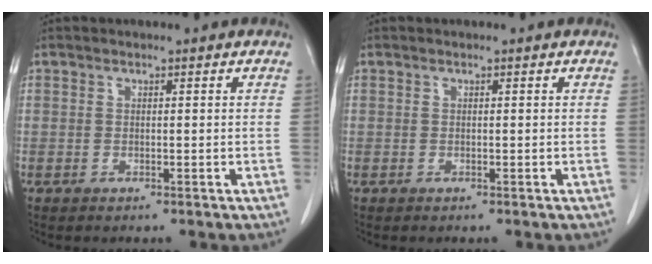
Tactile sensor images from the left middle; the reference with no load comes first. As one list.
[{"total": 0.0}]